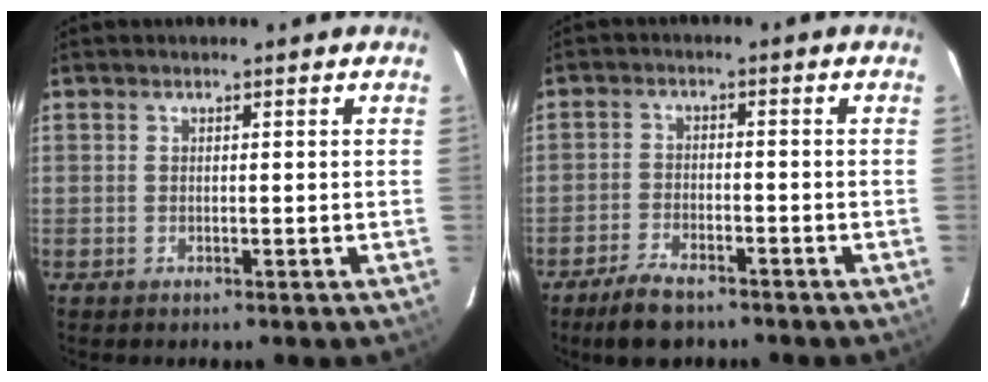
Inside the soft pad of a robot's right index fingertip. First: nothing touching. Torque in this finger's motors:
{"motor_torque": [0.56, -0.42, 0.17, 0.03]}